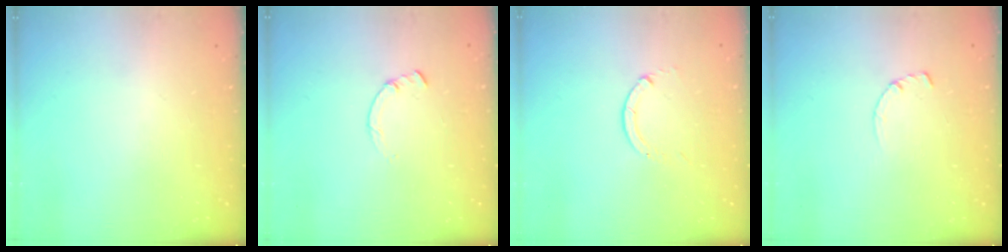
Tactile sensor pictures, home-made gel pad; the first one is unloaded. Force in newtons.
{"total": 0.7, "press": 0.6, "slide": 0.2}
{"total": 0.0}
{"total": 2.8, "press": 2.8, "slide": 0.4}